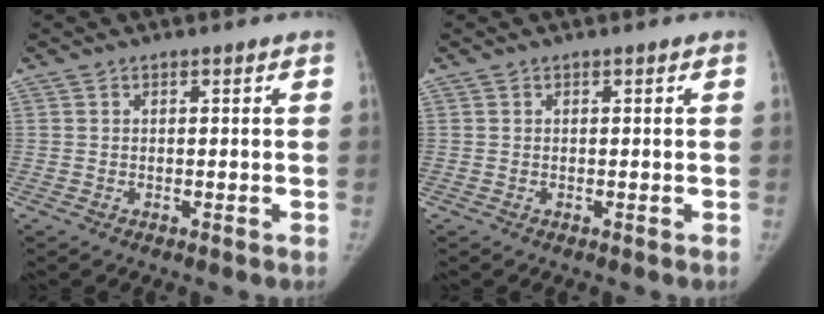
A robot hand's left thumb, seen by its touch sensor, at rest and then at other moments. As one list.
[{"total": 0.0}]